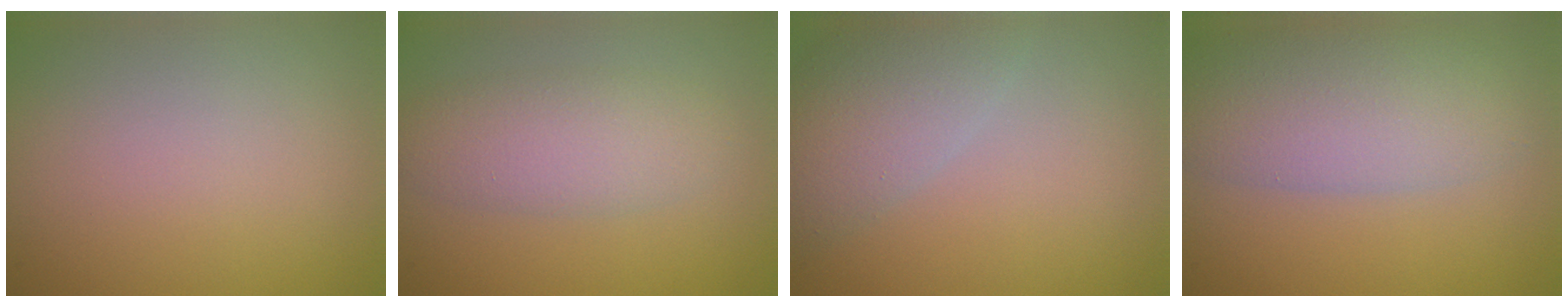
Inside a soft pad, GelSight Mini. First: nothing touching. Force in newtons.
{"total": 4.0, "press": 4.0, "slide": 0.1}
{"total": 5.5, "press": 5.5, "slide": 0.5}
{"total": 7.7, "press": 7.6, "slide": 0.3}